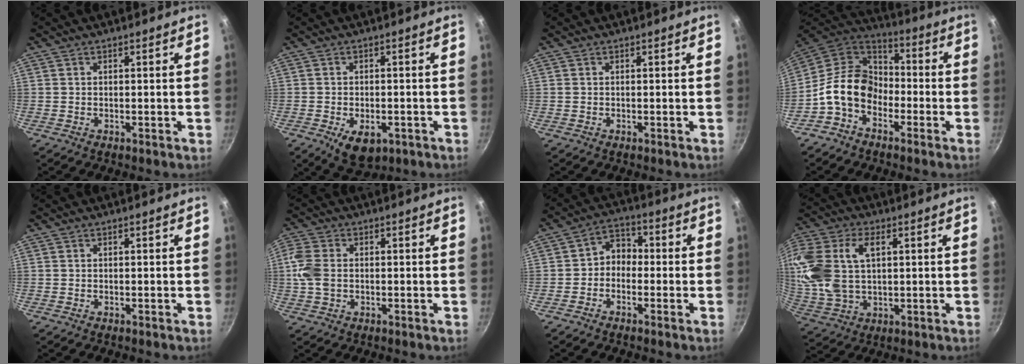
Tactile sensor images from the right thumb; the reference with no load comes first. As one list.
[{"total": 7.2, "force": [-2.8, 4.3, 5.2], "torque": [-0.065, 0.004, -0.030]}, {"total": 0.0}, {"total": 13.3, "force": [-4.5, 10.0, 7.6], "torque": [-0.099, 0.055, -0.112]}, {"total": 0.0}, {"total": 6.1, "force": [0.0, 4.4, 4.2], "torque": [-0.091, 0.006, -0.008]}, {"total": 5.1, "force": [-1.2, 4.1, 2.8], "torque": [-0.017, 0.028, -0.035]}, {"total": 18.0, "force": [4.3, 11.6, 13.1], "torque": [-0.282, 0.002, 0.086]}]